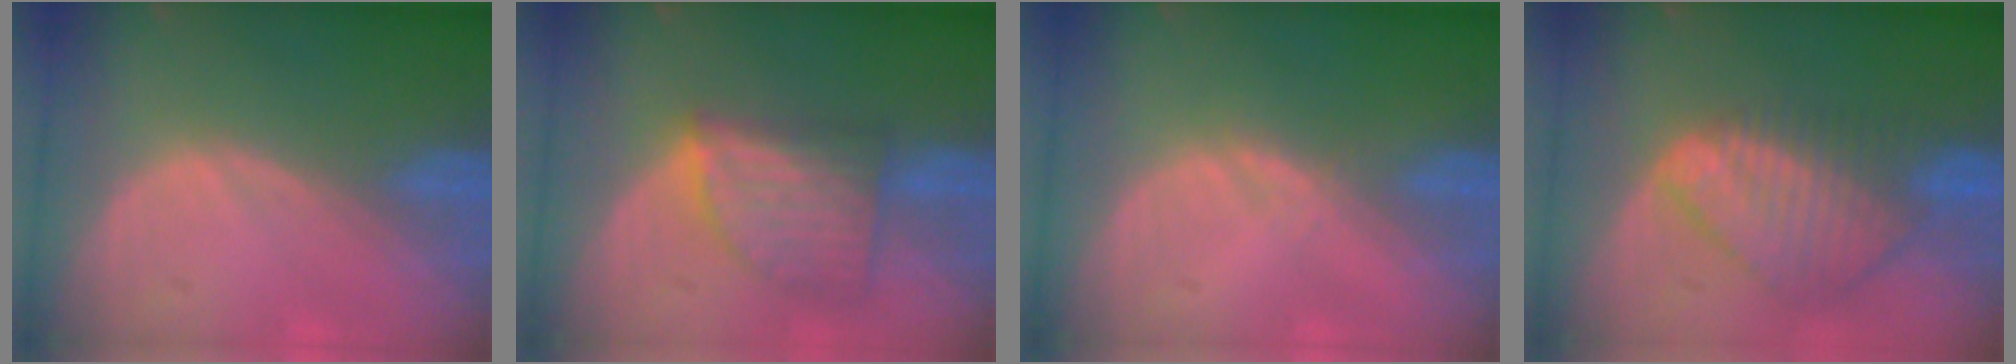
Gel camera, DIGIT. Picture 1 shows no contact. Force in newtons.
{"total": 7.3, "press": 6.8, "slide": 2.7}
{"total": 0.6, "press": 0.6, "slide": 0.1}
{"total": 9.0, "press": 7.8, "slide": 4.5}